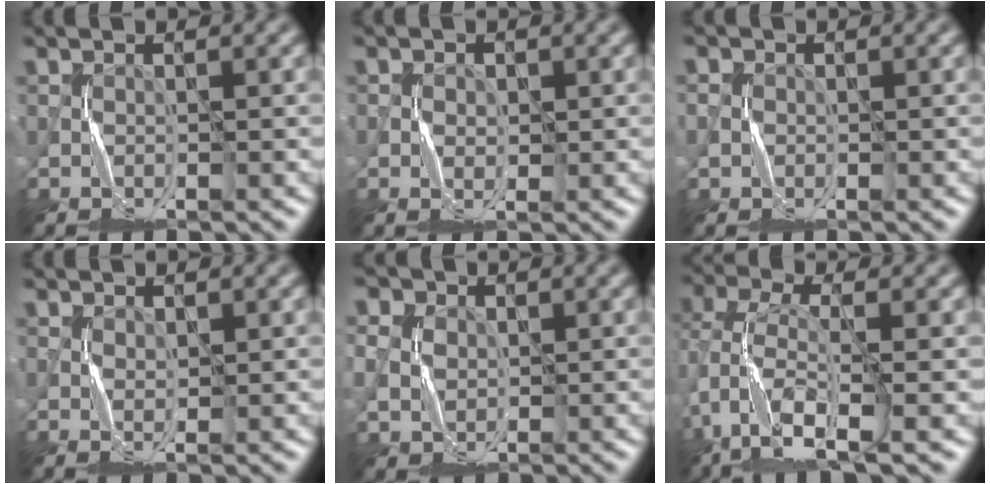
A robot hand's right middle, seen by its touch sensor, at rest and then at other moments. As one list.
[{"total": 0.9, "force": [0.0, 0.8, 0.5], "torque": [-0.007, 0.001, -0.001]}, {"total": 1.0, "force": [-0.2, 1.0, 0.2], "torque": [-0.005, -0.001, -0.005]}, {"total": 0.6, "force": [0.4, 0.3, 0.4], "torque": [-0.012, -0.001, 0.010]}, {"total": 6.1, "force": [2.0, 5.0, 2.9], "torque": [-0.074, 0.027, 0.019]}, {"total": 5.8, "force": [-2.8, 1.9, 4.8], "torque": [-0.108, 0.005, -0.065]}]